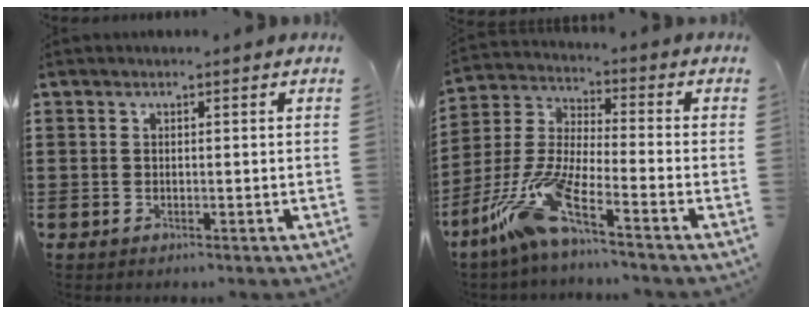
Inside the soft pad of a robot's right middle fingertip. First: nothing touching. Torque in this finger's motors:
{"motor_torque": [2.14, 0.00, 0.96, 0.21]}